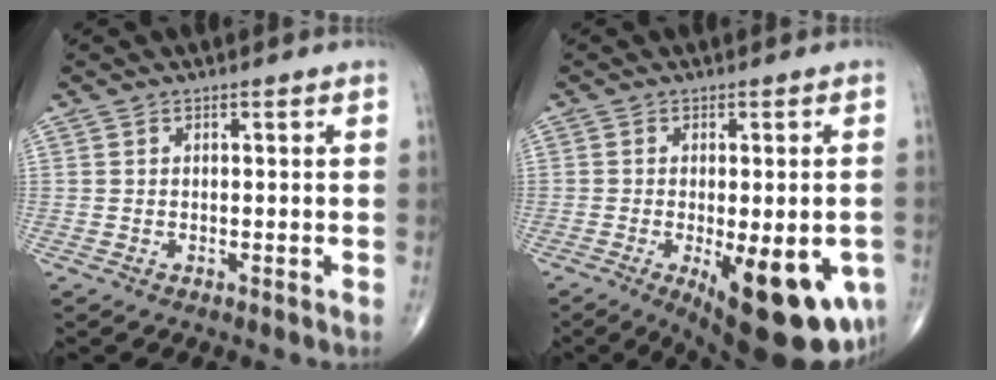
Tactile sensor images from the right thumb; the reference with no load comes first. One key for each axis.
{"total": 18.2, "fx": -6.3, "fy": 6.6, "fz": 15.8, "tx": -0.163, "ty": -0.015, "tz": -0.069}